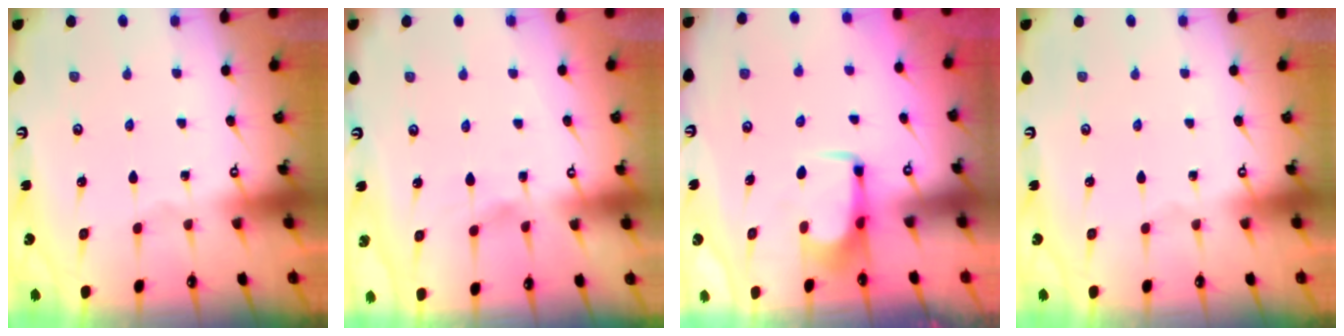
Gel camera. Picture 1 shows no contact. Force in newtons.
{"total": 4.5, "press": 4.5, "slide": 0.5}
{"total": 1.6, "press": 1.5, "slide": 0.5}
{"total": 0.0}